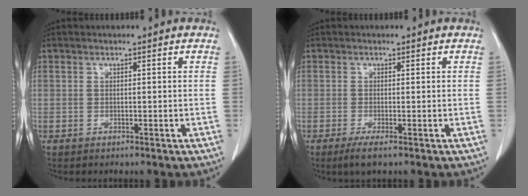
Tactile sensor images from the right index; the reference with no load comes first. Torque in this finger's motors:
{"motor_torque": [0.20, -0.26, 0.26, 0.06]}